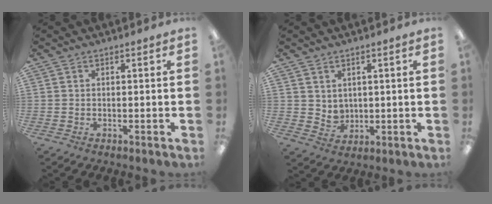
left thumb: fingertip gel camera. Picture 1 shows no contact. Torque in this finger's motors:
{"motor_torque": [-0.02, 0.01, -0.11, 0.03, 0.00]}